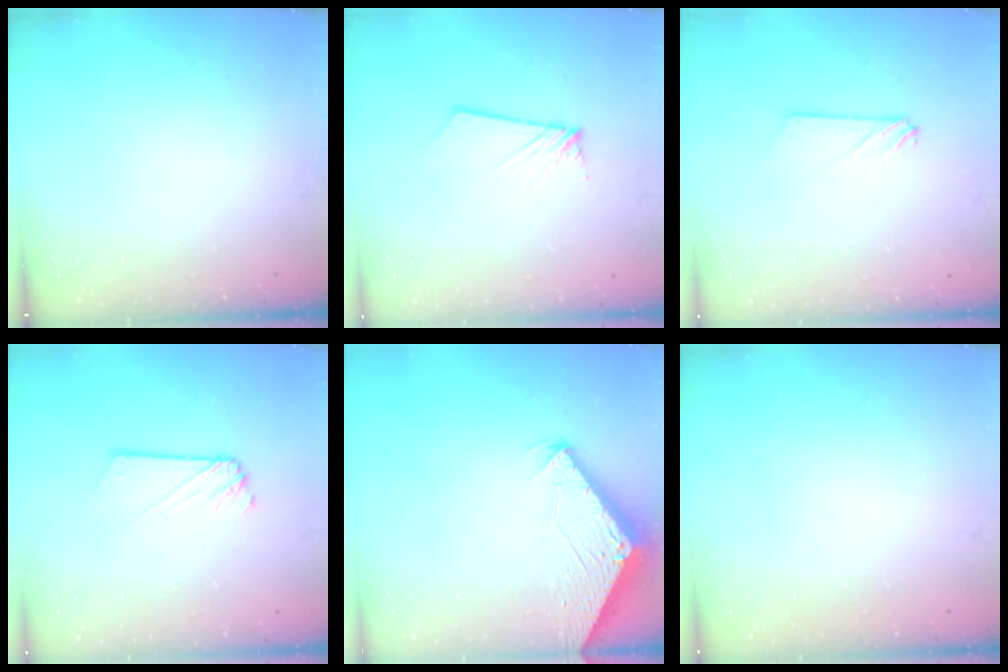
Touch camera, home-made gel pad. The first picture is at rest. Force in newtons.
{"total": 2.2, "press": 2.2, "slide": 0.3}
{"total": 2.7, "press": 2.7, "slide": 0.3}
{"total": 2.1, "press": 2.1, "slide": 0.1}
{"total": 2.8, "press": 2.8, "slide": 0.2}
{"total": 0.0}